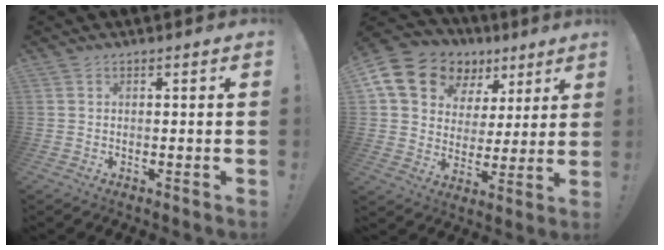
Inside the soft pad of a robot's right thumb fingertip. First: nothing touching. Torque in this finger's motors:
{"motor_torque": [1.89, 2.08, 0.42, -0.10, 0.16]}